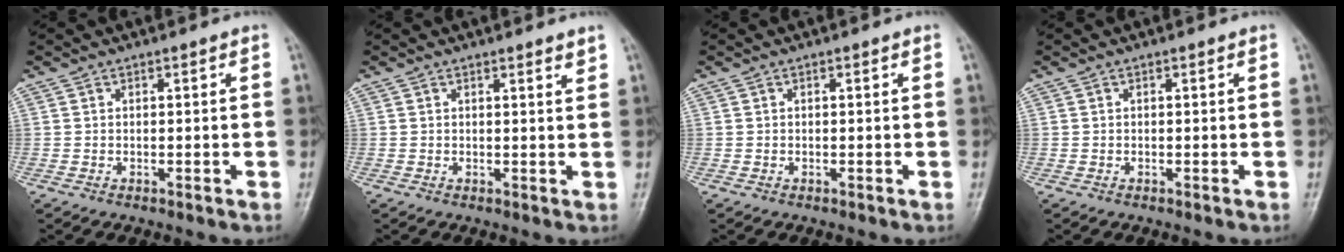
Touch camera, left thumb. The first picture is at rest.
{"total": 1.4, "force": [1.2, 0.1, 0.7], "torque": [-0.005, -0.008, 0.015]}
{"total": 0.0}
{"total": 0.0}